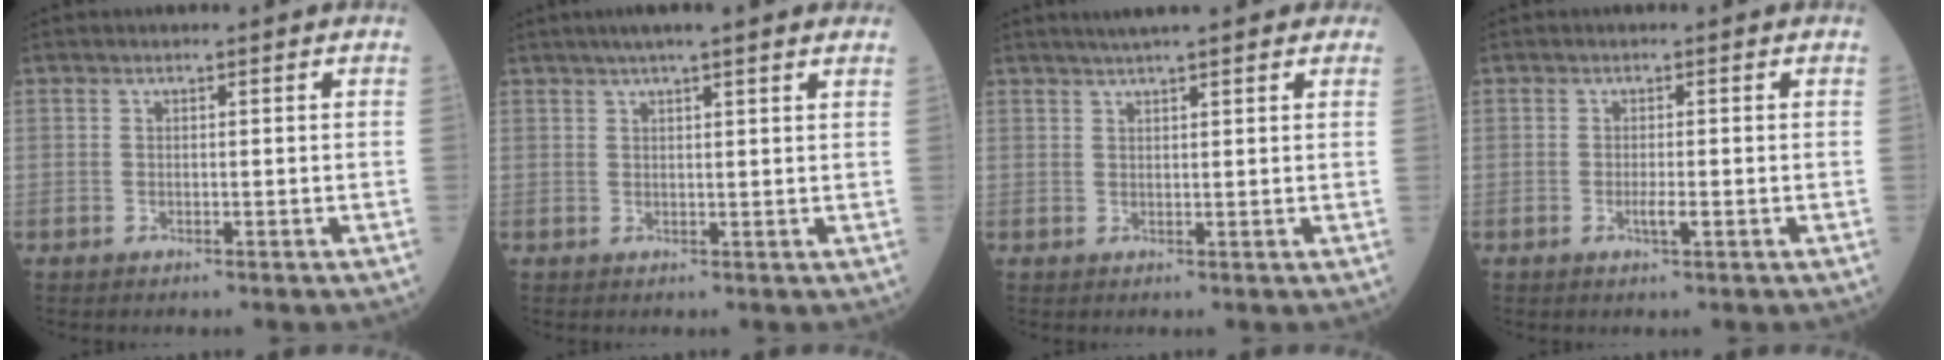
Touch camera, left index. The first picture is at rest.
{"total": 10.9, "force": [8.8, 1.3, 6.3], "torque": [-0.085, 0.034, 0.107]}
{"total": 8.7, "force": [6.9, 1.5, 5.1], "torque": [-0.069, 0.032, 0.086]}
{"total": 1.6, "force": [-0.6, 0.1, 1.5], "torque": [-0.032, -0.002, -0.009]}